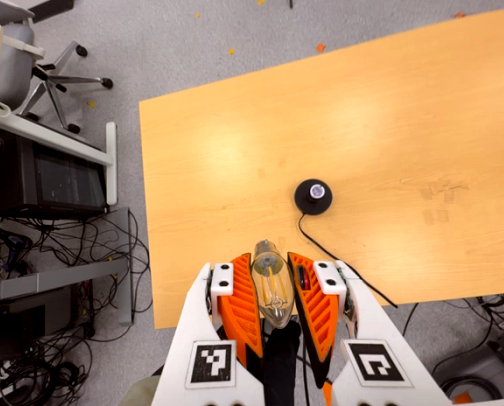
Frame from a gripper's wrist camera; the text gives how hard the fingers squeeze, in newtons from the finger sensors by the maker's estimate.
{"total": 19.8, "left": 21.6, "right": 18.1}